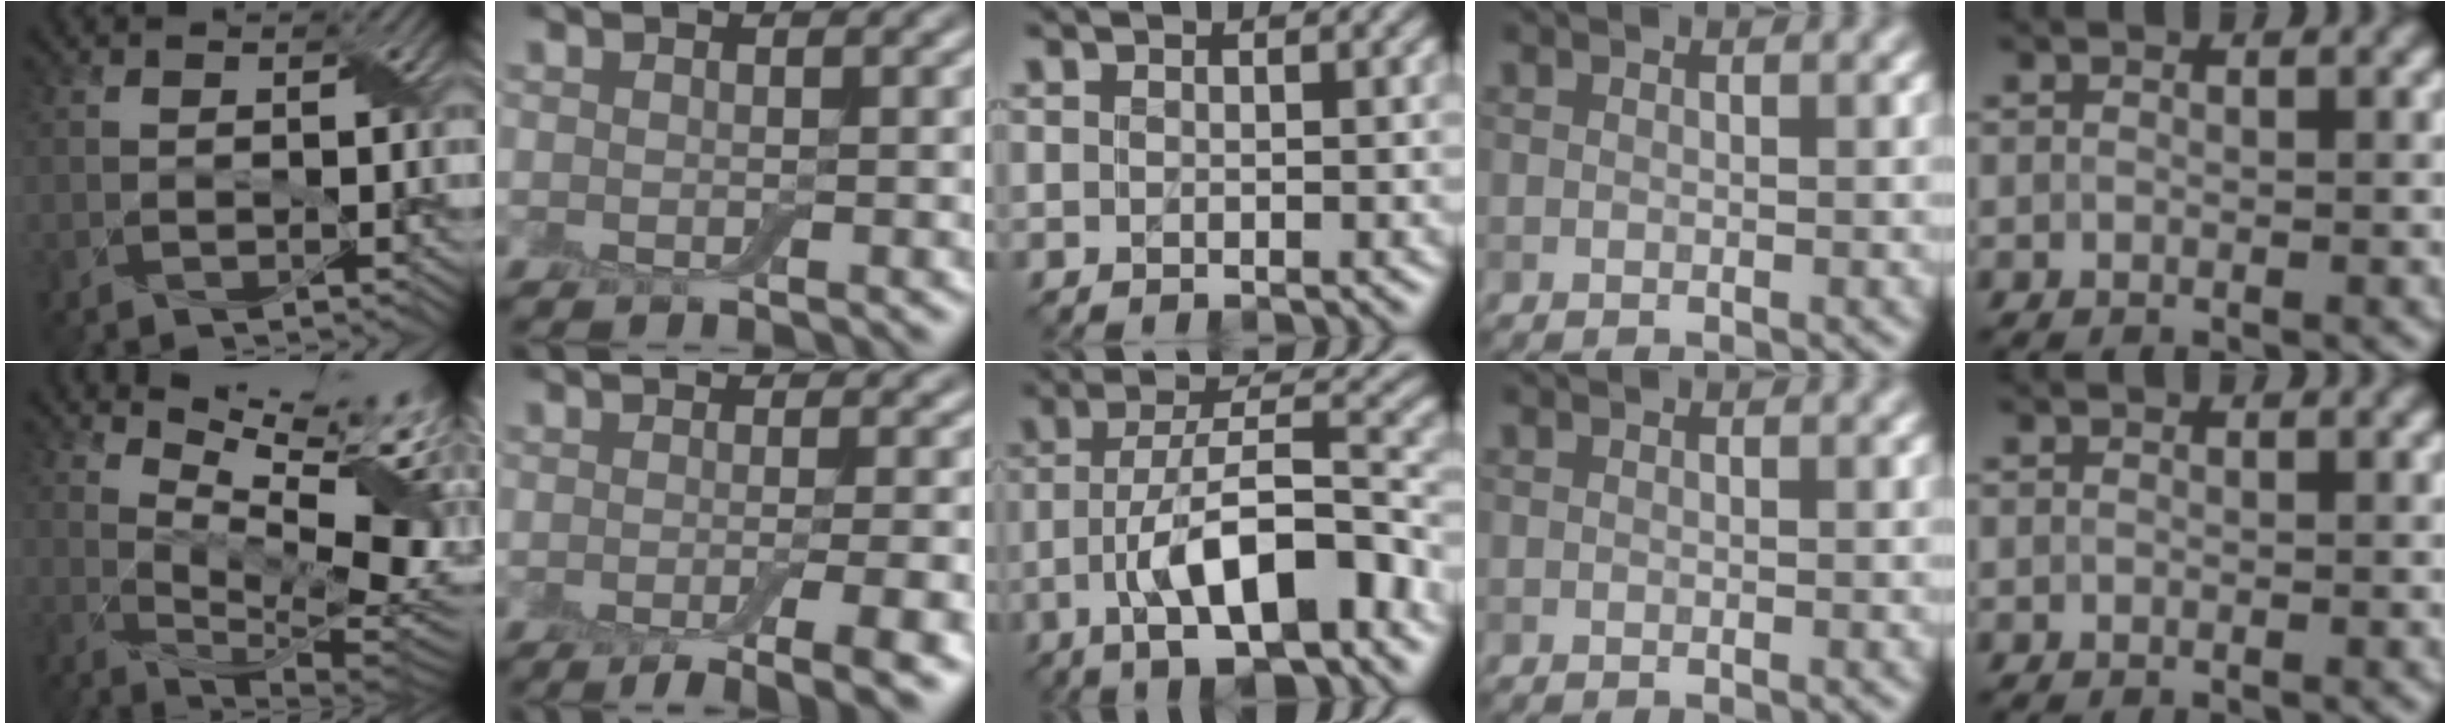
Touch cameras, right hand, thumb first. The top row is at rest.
{"thumb": {"total": 13.8, "force": [6.4, 3.6, 11.7], "torque": [-0.205, 0.005, 0.104]}, "index": {"total": 8.0, "force": [-4.2, 2.3, 6.4], "torque": [-0.070, -0.013, -0.056]}, "middle": {"total": 10.4, "force": [-4.2, 3.6, 8.8], "torque": [-0.139, 0.013, -0.070]}}